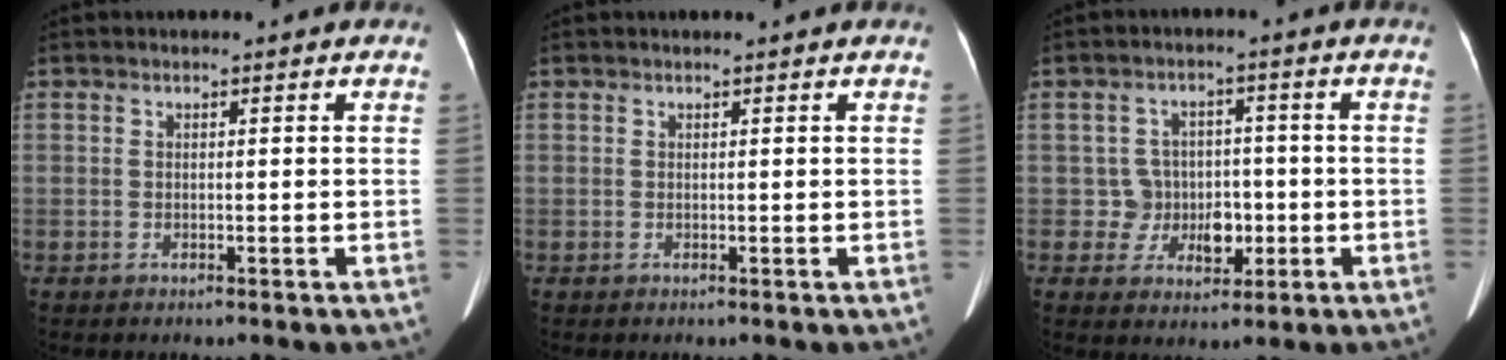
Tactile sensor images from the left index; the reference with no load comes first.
{"total": 0.6, "force": [0.5, -0.1, 0.3], "torque": [-0.003, 0.005, 0.013]}
{"total": 5.3, "force": [-0.8, 5.1, 1.1], "torque": [-0.005, 0.015, -0.008]}